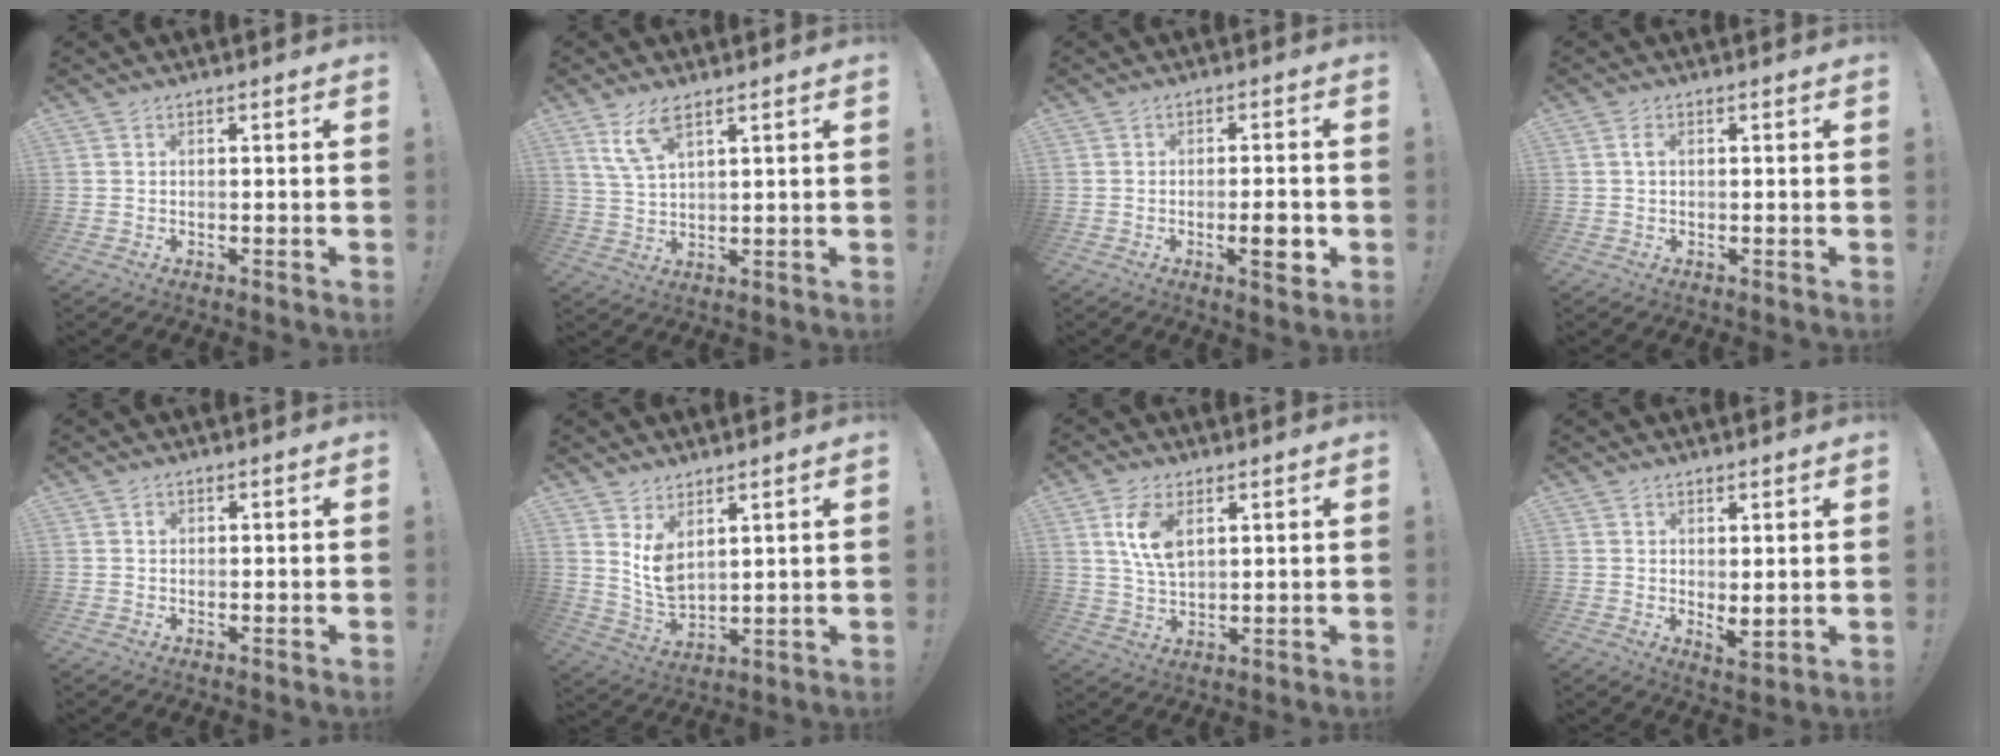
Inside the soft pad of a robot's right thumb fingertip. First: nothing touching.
{"total": 7.9, "force": [4.9, 2.8, 5.5], "torque": [-0.108, -0.011, 0.094]}
{"total": 6.3, "force": [-2.0, 1.3, 5.9], "torque": [-0.077, 0.001, -0.032]}
{"total": 1.6, "force": [0.2, 0.9, 1.3], "torque": [-0.027, 0.006, 0.002]}
{"total": 0.6, "force": [0.2, 0.6, 0.1], "torque": [0.007, -0.001, 0.003]}
{"total": 7.5, "force": [4.6, 4.1, 4.3], "torque": [-0.084, -0.033, 0.089]}
{"total": 9.1, "force": [3.7, 5.2, 6.5], "torque": [-0.125, -0.008, 0.066]}
{"total": 3.8, "force": [1.4, 1.5, 3.2], "torque": [-0.039, -0.017, 0.027]}